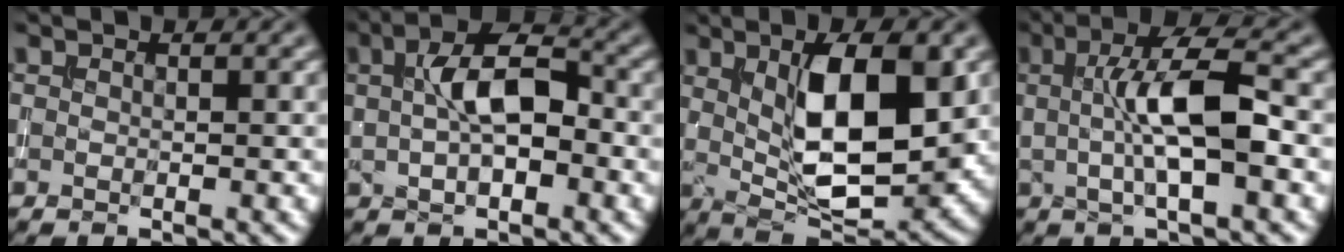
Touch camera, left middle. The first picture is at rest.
{"total": 5.9, "force": [0.7, 2.8, 5.1], "torque": [-0.084, 0.014, 0.005]}
{"total": 9.8, "force": [1.9, 3.6, 8.9], "torque": [-0.137, 0.001, 0.035]}
{"total": 6.8, "force": [0.5, 1.7, 6.6], "torque": [-0.109, 0.005, 0.005]}